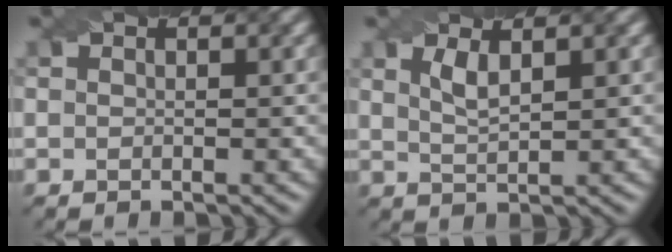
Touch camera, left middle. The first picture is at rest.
{"total": 1.9, "force": [1.0, 0.5, 1.5], "torque": [-0.033, -0.002, 0.023]}